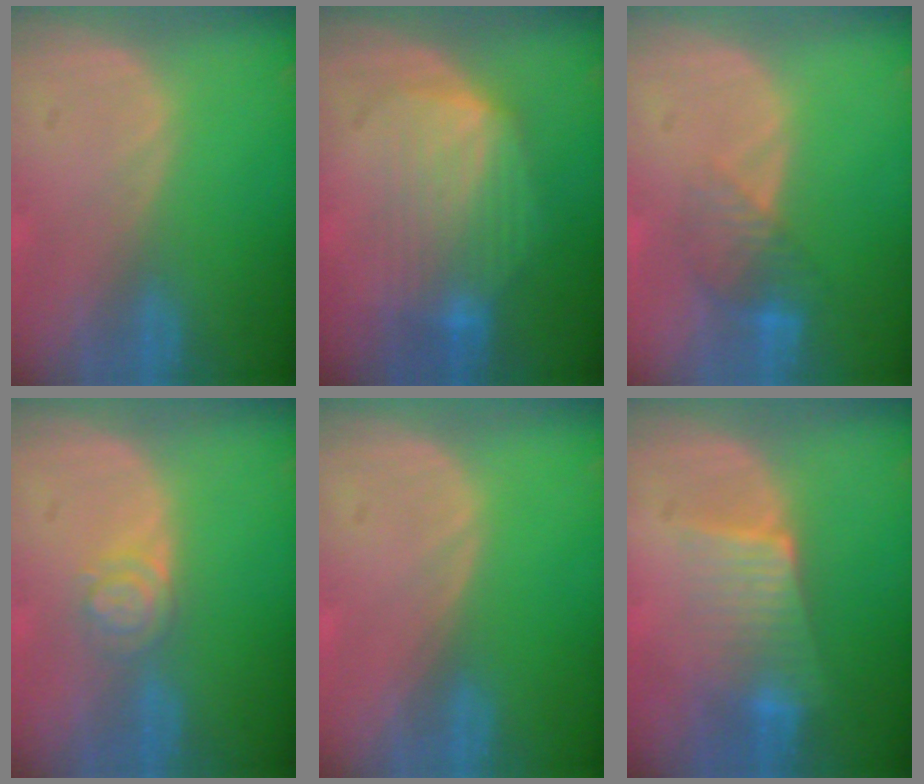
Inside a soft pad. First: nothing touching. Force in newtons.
{"total": 7.5, "press": 7.4, "slide": 1.2}
{"total": 4.2, "press": 3.8, "slide": 1.7}
{"total": 3.8, "press": 3.4, "slide": 1.7}
{"total": 0.0}
{"total": 6.5, "press": 5.8, "slide": 3.0}